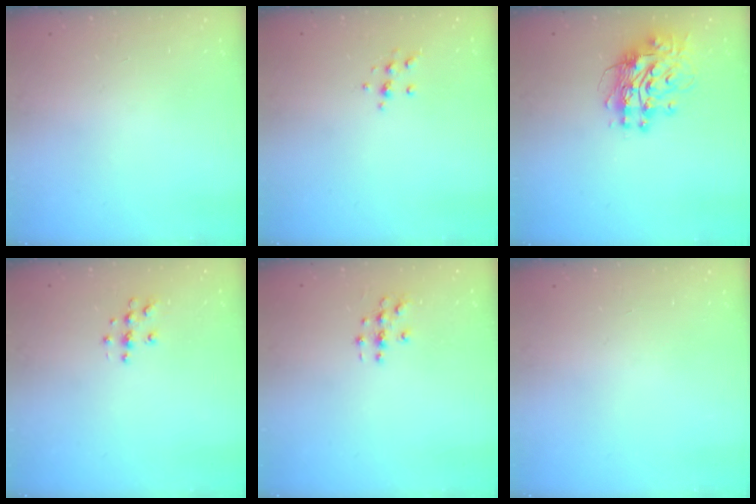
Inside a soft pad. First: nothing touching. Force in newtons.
{"total": 6.2, "press": 6.2, "slide": 0.8}
{"total": 12.3, "press": 12.3, "slide": 1.1}
{"total": 5.4, "press": 5.4, "slide": 0.6}
{"total": 3.0, "press": 3.0, "slide": 0.3}
{"total": 0.0}